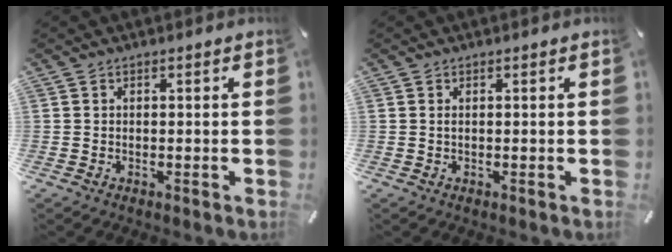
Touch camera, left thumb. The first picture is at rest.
{"total": 0.6, "force": [0.1, 0.1, 0.6], "torque": [-0.012, -0.001, 0.001]}